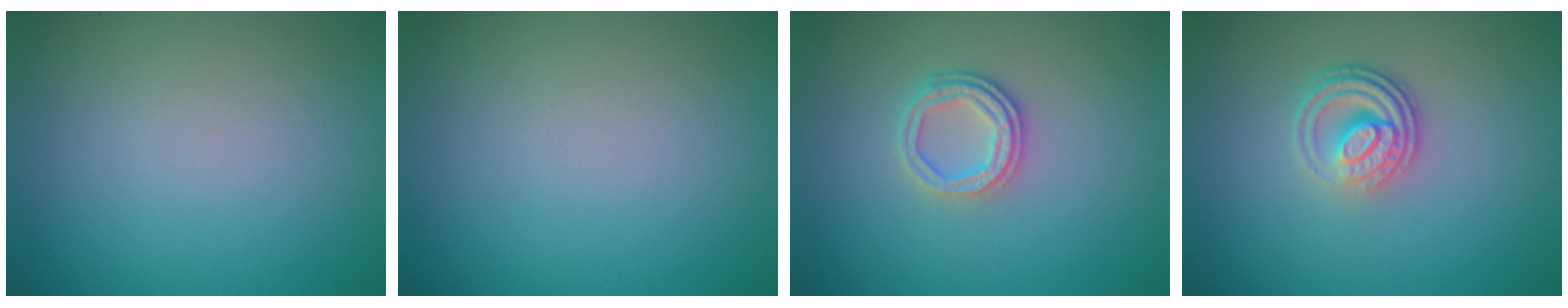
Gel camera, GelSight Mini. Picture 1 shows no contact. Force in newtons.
{"total": 0.0}
{"total": 2.6, "press": 2.3, "slide": 1.1}
{"total": 3.9, "press": 2.7, "slide": 2.8}